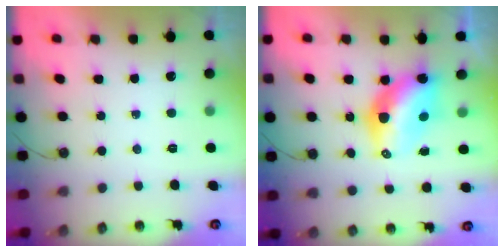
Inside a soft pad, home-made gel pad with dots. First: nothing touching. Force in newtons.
{"total": 9.5, "press": 9.4, "slide": 0.8}